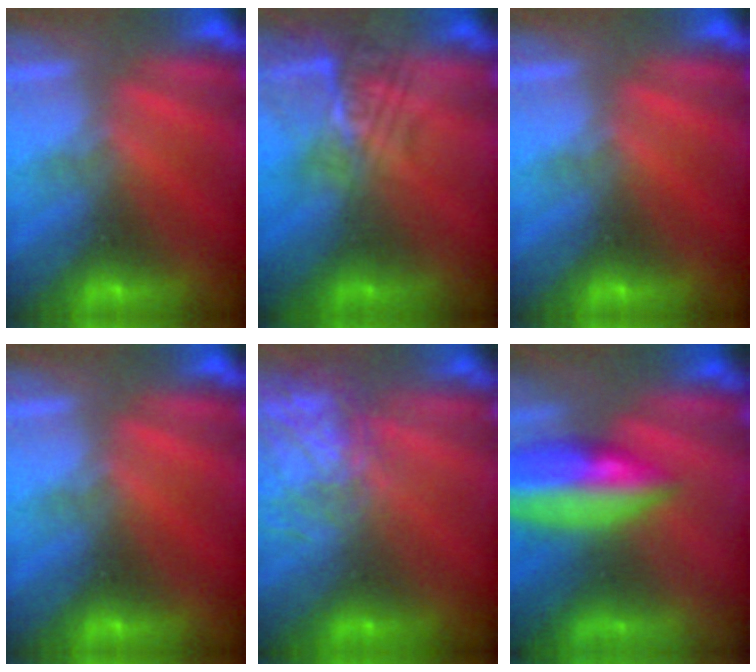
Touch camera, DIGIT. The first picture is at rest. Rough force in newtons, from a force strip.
{"total": 2.4}
{"total": 0.0}
{"total": 0.0}
{"total": 9.2}
{"total": 5.5}